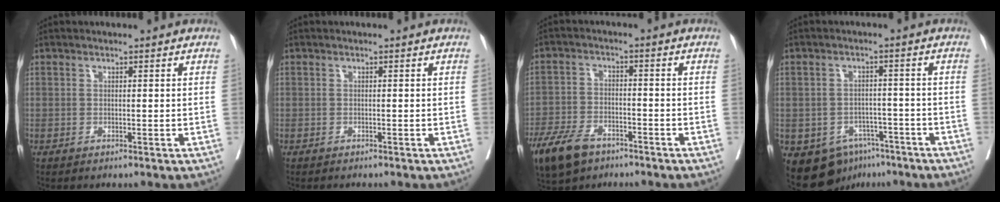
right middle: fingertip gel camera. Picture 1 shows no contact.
{"total": 0.8, "force": [-0.7, 0.1, 0.3], "torque": [-0.002, -0.001, -0.014]}
{"total": 9.3, "force": [-6.4, 4.6, 5.0], "torque": [-0.101, -0.010, -0.116]}
{"total": 8.1, "force": [-5.1, 5.7, 2.6], "torque": [-0.036, 0.013, -0.067]}